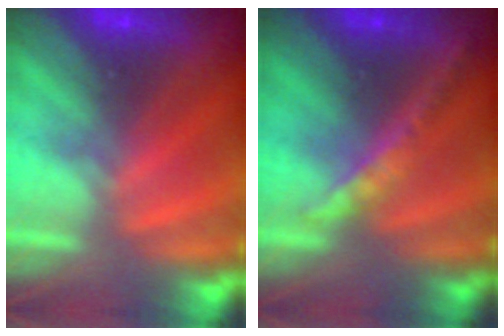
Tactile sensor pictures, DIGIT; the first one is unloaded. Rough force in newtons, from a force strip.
{"total": 2.4}